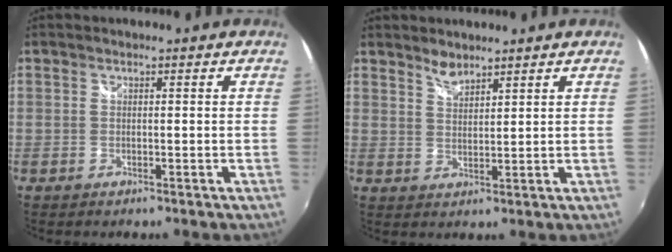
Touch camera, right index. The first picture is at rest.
{"total": 3.0, "force": [2.7, 0.8, 1.0], "torque": [-0.014, 0.002, 0.048]}